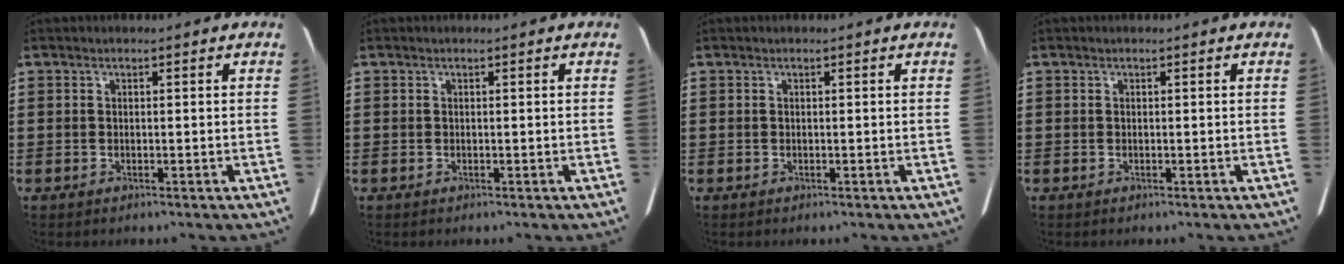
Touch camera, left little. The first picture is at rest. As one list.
[{"total": 0.0}, {"total": 0.0}, {"total": 0.0}]